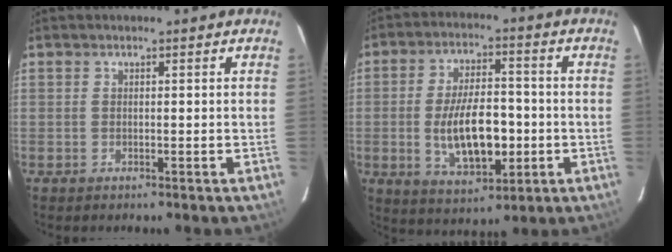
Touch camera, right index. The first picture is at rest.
{"total": 13.4, "force": [-2.4, 6.2, 11.6], "torque": [-0.218, -0.002, -0.027]}